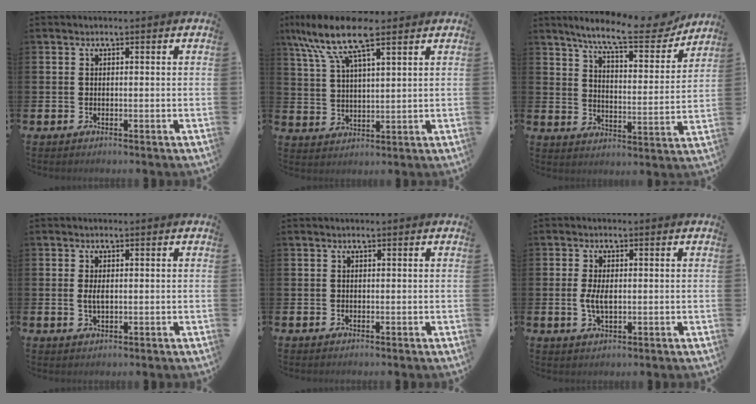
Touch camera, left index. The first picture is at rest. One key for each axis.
{"total": 10.2, "fx": 7.7, "fy": 2.4, "fz": 6.3, "tx": -0.140, "ty": -0.017, "tz": 0.138}
{"total": 10.0, "fx": 8.7, "fy": 1.6, "fz": 4.5, "tx": -0.096, "ty": -0.053, "tz": 0.146}
{"total": 1.9, "fx": 0.2, "fy": 0.8, "fz": 1.7, "tx": -0.032, "ty": 0.003, "tz": 0.001}
{"total": 0.0}
{"total": 3.2, "fx": 0.0, "fy": 1.5, "fz": 2.9, "tx": -0.046, "ty": 0.001, "tz": -0.004}